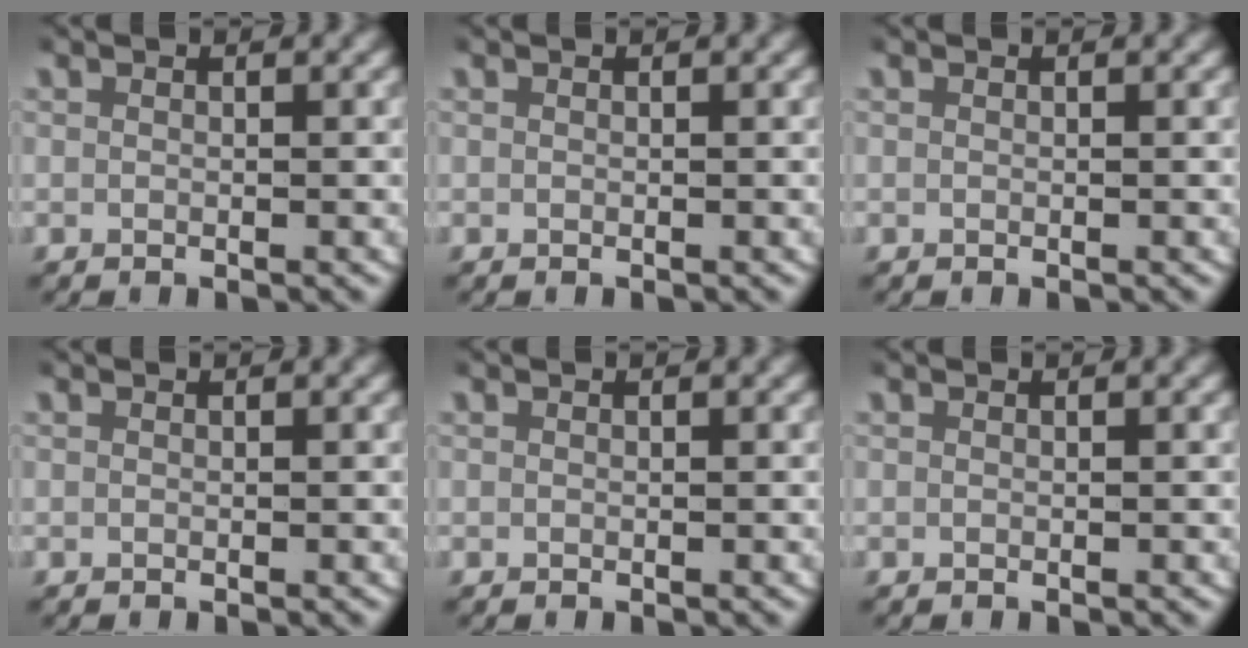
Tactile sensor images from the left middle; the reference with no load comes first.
{"total": 0.0}
{"total": 0.0}
{"total": 0.0}
{"total": 0.0}
{"total": 0.0}